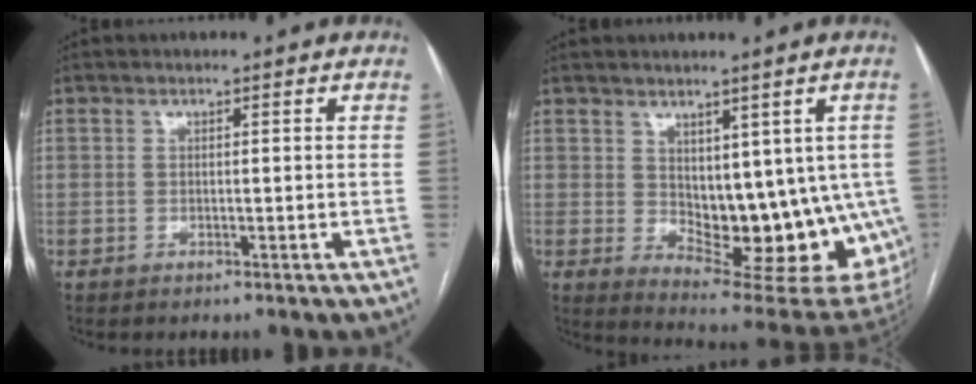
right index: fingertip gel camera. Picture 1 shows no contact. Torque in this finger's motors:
{"motor_torque": [0.52, 0.07, 0.19, 0.04]}